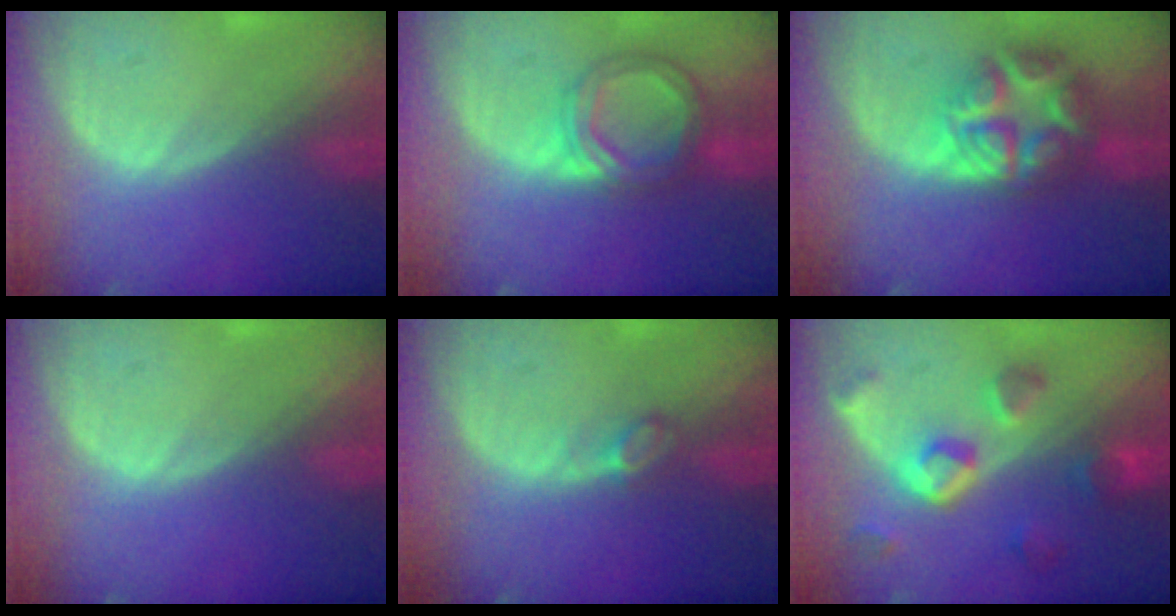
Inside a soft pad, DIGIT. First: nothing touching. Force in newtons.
{"total": 6.2, "press": 6.2, "slide": 0.4}
{"total": 8.8, "press": 8.8, "slide": 0.6}
{"total": 0.0}
{"total": 2.0, "press": 1.9, "slide": 0.2}
{"total": 7.8, "press": 7.0, "slide": 3.4}